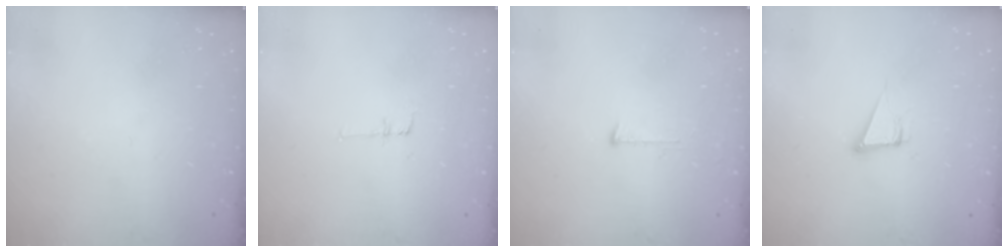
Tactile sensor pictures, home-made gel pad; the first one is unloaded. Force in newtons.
{"total": 6.6, "press": 6.2, "slide": 2.3}
{"total": 4.0, "press": 4.0, "slide": 0.2}
{"total": 3.8, "press": 1.9, "slide": 3.3}